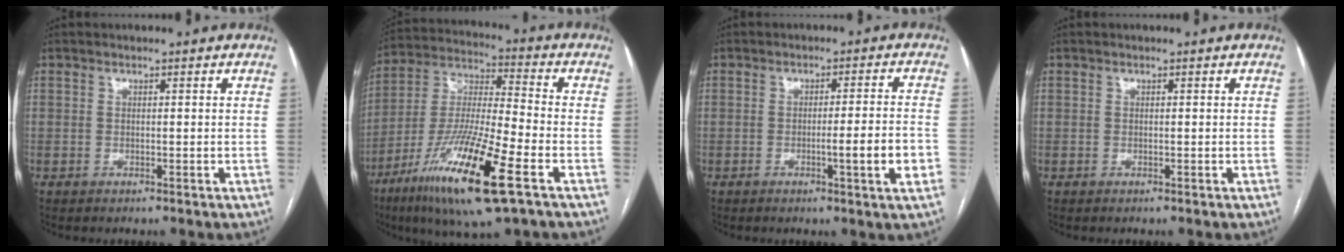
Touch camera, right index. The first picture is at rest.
{"total": 19.4, "force": [-9.5, 1.7, 16.8], "torque": [-0.345, -0.038, -0.172]}
{"total": 6.6, "force": [-2.0, -0.7, 6.2], "torque": [-0.082, -0.007, -0.030]}
{"total": 0.0}